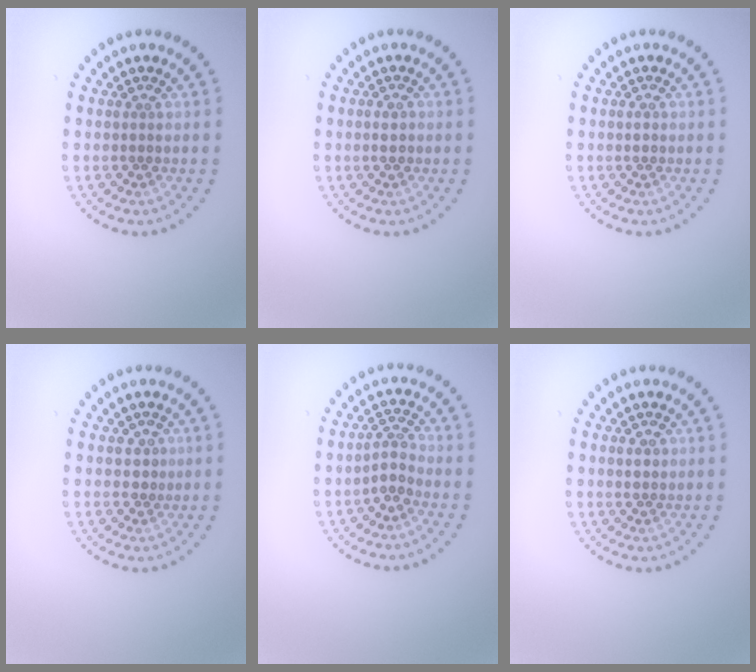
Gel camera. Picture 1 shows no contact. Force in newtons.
{"total": 1.1, "press": 1.1, "slide": 0.2}
{"total": 0.9, "press": 0.9, "slide": 0.0}
{"total": 0.9, "press": 0.7, "slide": 0.6}
{"total": 1.9, "press": 1.4, "slide": 1.2}
{"total": 1.1, "press": 1.0, "slide": 0.5}